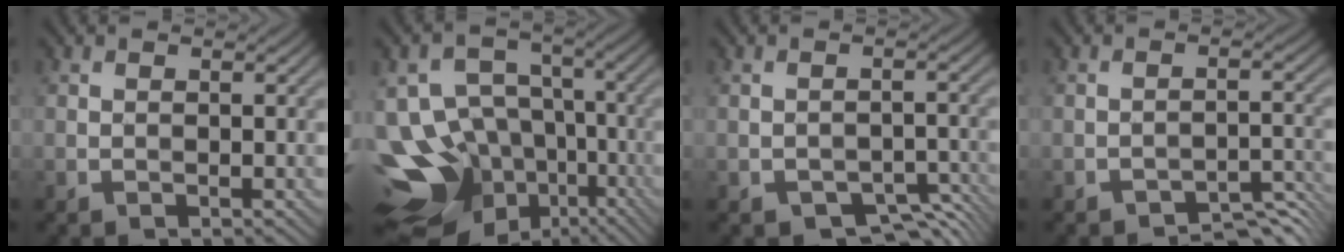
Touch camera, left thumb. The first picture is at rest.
{"total": 17.2, "force": [-7.9, 13.3, 7.5], "torque": [-0.191, -0.016, -0.115]}
{"total": 3.7, "force": [-2.9, 1.7, 1.6], "torque": [-0.023, -0.004, -0.041]}
{"total": 3.2, "force": [-3.2, 0.1, 0.5], "torque": [-0.001, 0.011, -0.049]}